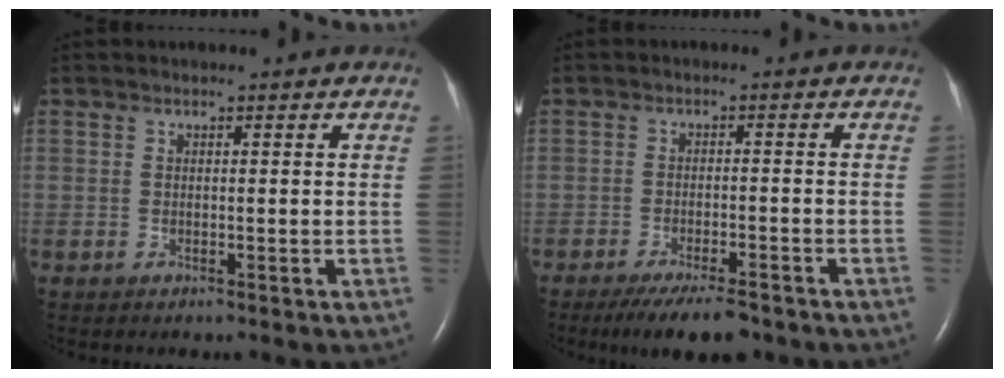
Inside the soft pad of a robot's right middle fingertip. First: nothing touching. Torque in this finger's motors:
{"motor_torque": [0.67, -0.59, 0.13, 0.03]}